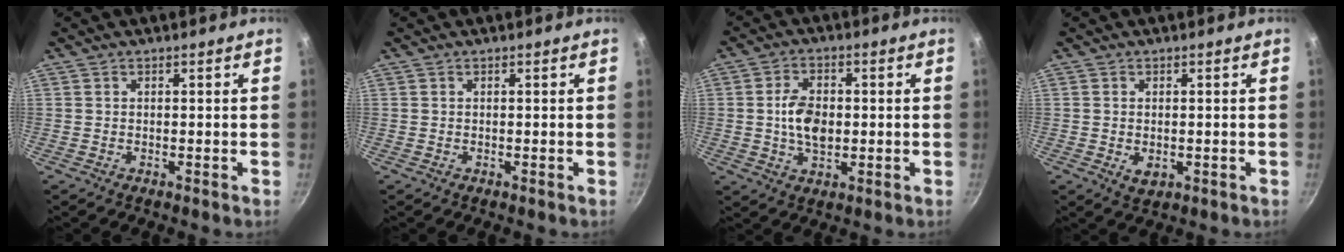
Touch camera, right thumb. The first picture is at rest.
{"total": 0.0}
{"total": 7.6, "force": [0.0, 4.9, 5.9], "torque": [-0.093, 0.004, -0.003]}
{"total": 3.1, "force": [-0.5, 2.1, 2.2], "torque": [-0.036, -0.008, -0.004]}